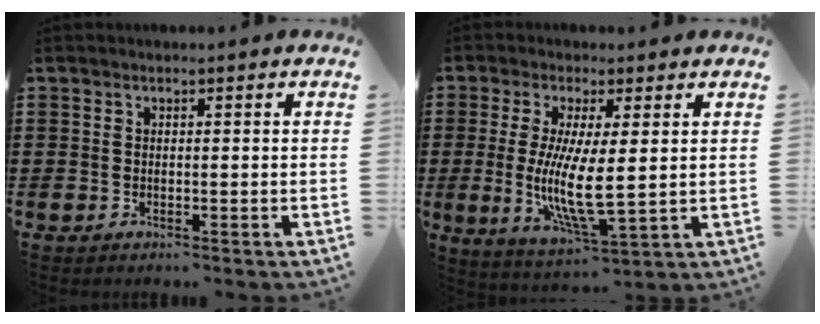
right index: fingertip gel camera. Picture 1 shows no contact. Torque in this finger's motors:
{"motor_torque": [1.14, 1.00, 0.71, 0.21]}